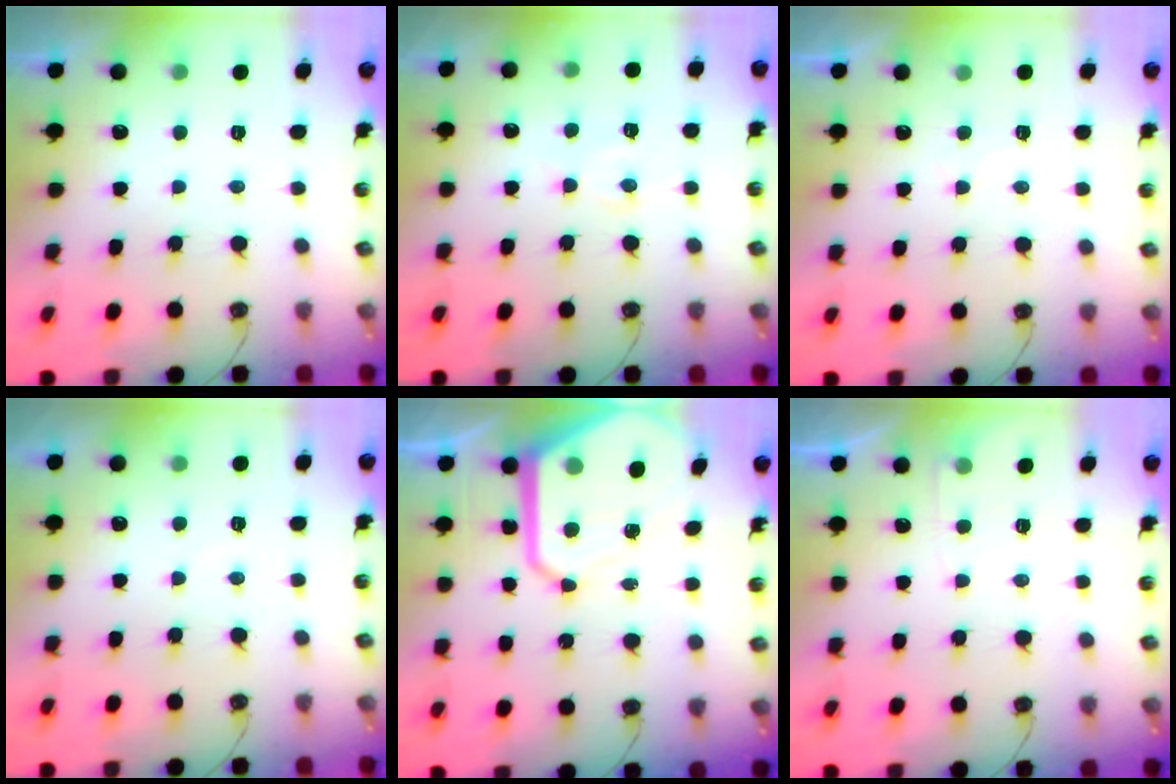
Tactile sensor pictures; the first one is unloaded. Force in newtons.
{"total": 8.4, "press": 8.4, "slide": 0.6}
{"total": 4.4, "press": 4.4, "slide": 0.6}
{"total": 2.9, "press": 2.9, "slide": 0.5}
{"total": 13.5, "press": 13.4, "slide": 1.0}
{"total": 3.7, "press": 3.6, "slide": 0.4}